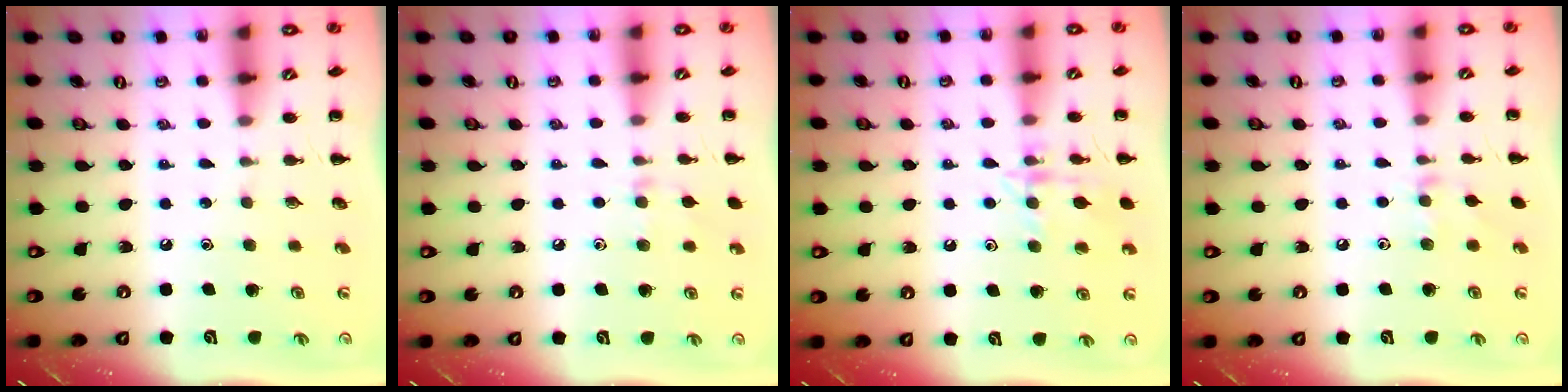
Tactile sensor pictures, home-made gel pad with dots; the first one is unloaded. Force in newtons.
{"total": 6.4, "press": 6.0, "slide": 2.3}
{"total": 12.2, "press": 12.2, "slide": 0.7}
{"total": 7.3, "press": 7.0, "slide": 1.8}